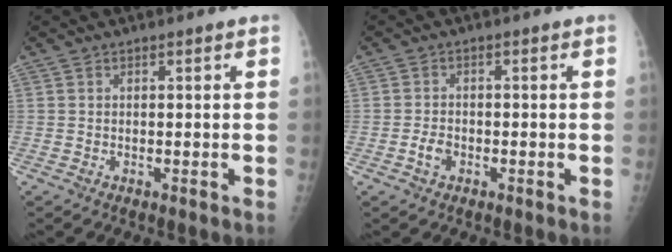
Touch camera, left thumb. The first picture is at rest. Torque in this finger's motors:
{"motor_torque": [-0.42, 0.31, 0.16, 0.16, 0.03]}